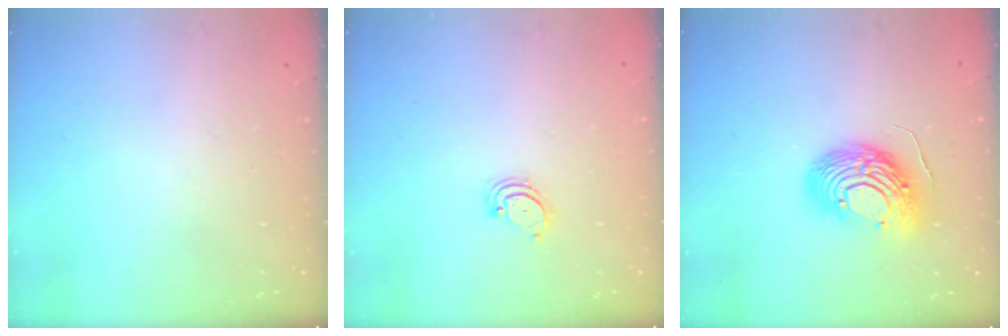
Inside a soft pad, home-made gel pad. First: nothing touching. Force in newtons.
{"total": 3.0, "press": 3.0, "slide": 0.4}
{"total": 13.9, "press": 13.8, "slide": 1.5}